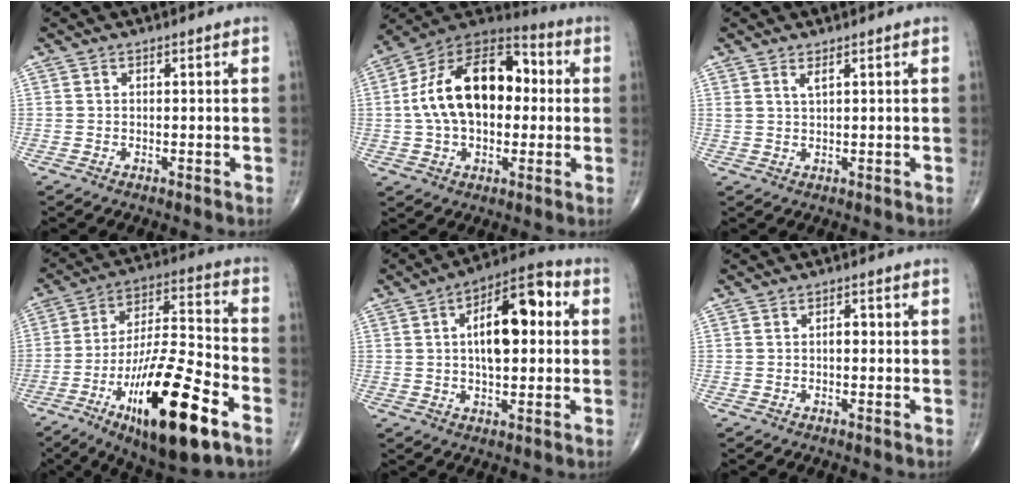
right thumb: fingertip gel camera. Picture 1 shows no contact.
{"total": 21.0, "force": [1.4, 12.8, 16.5], "torque": [-0.263, 0.034, 0.018]}
{"total": 1.6, "force": [1.0, 0.2, 1.2], "torque": [-0.026, -0.008, 0.024]}
{"total": 23.7, "force": [-11.0, 6.5, 19.9], "torque": [-0.353, 0.045, -0.181]}
{"total": 14.7, "force": [2.4, 6.7, 12.9], "torque": [-0.181, 0.021, 0.031]}
{"total": 1.4, "force": [-0.1, 0.8, 1.1], "torque": [-0.012, 0.002, -0.005]}